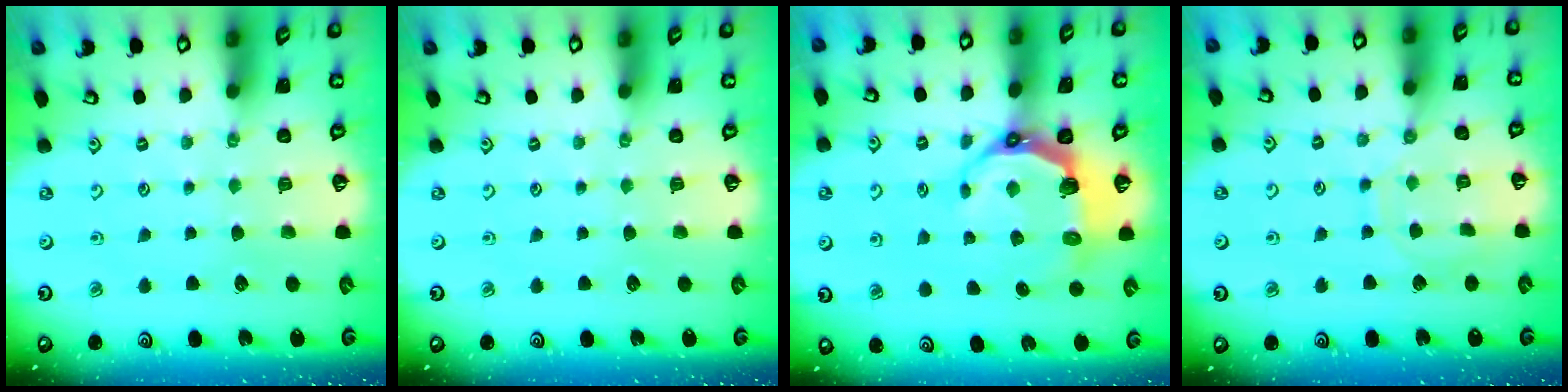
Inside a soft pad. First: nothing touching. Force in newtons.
{"total": 0.0}
{"total": 7.9, "press": 6.3, "slide": 4.8}
{"total": 8.6, "press": 8.5, "slide": 0.9}